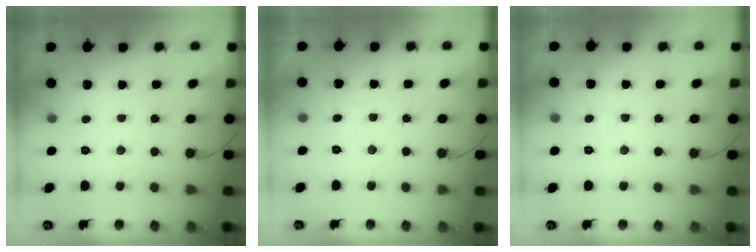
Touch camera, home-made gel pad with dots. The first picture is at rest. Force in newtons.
{"total": 1.3, "press": 1.1, "slide": 0.5}
{"total": 2.9, "press": 2.9, "slide": 0.4}